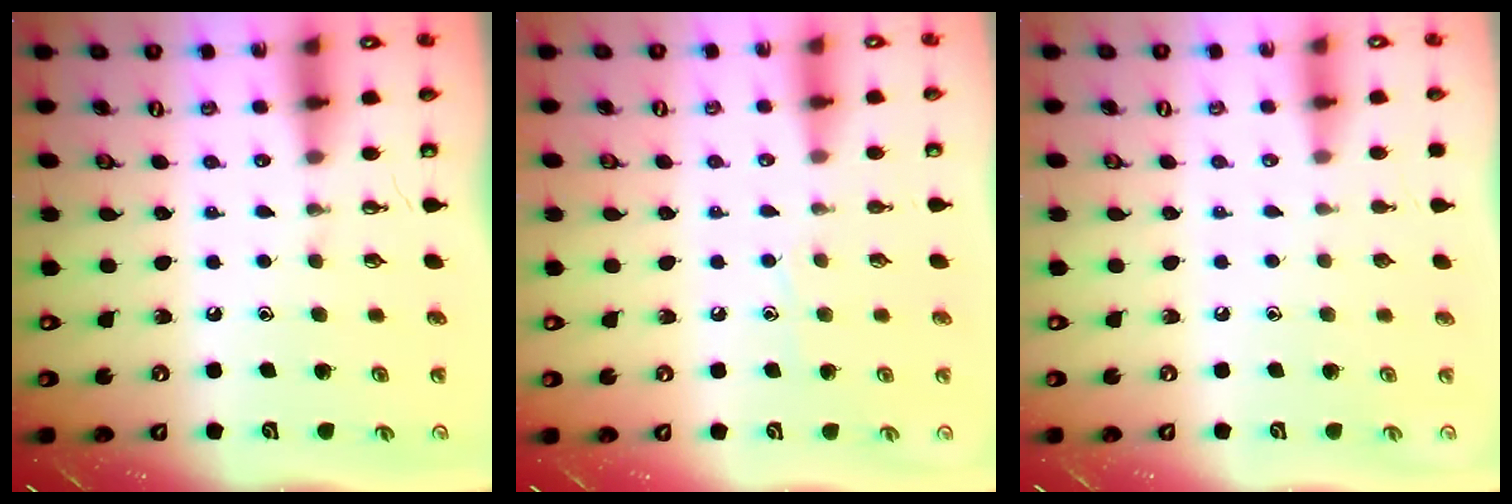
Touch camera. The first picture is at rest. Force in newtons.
{"total": 5.5, "press": 5.5, "slide": 0.5}
{"total": 0.0}